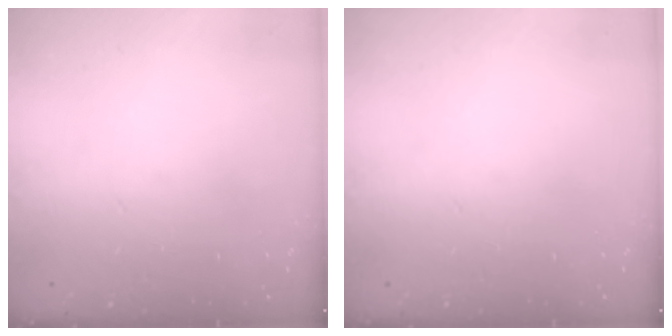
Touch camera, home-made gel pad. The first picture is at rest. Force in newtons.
{"total": 0.0}